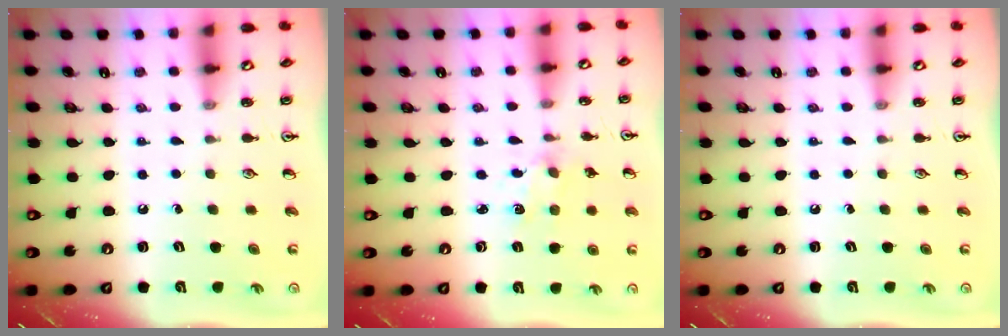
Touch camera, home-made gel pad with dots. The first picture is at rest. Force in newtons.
{"total": 1.8, "press": 1.7, "slide": 0.5}
{"total": 0.0}